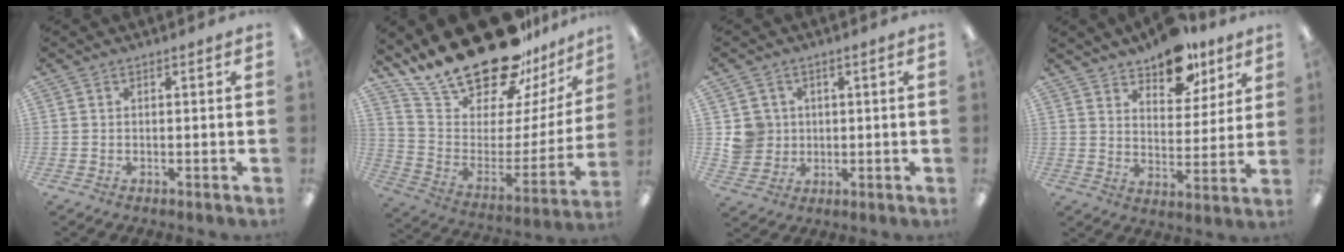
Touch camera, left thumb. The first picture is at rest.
{"total": 25.1, "force": [21.5, 8.4, 10.0], "torque": [-0.173, -0.158, 0.388]}
{"total": 6.0, "force": [1.3, 5.8, 0.8], "torque": [-0.009, 0.004, 0.027]}
{"total": 12.6, "force": [9.8, 6.2, 4.8], "torque": [-0.058, -0.062, 0.176]}